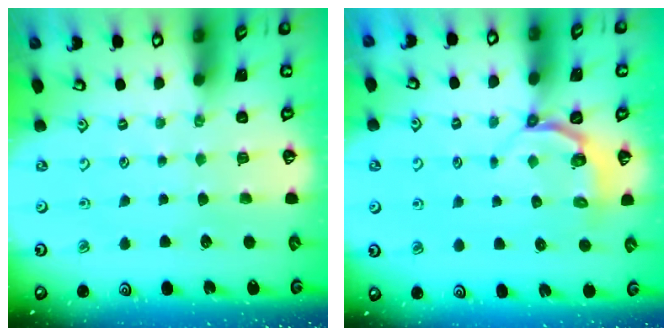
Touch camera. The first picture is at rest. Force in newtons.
{"total": 3.8, "press": 2.9, "slide": 2.4}